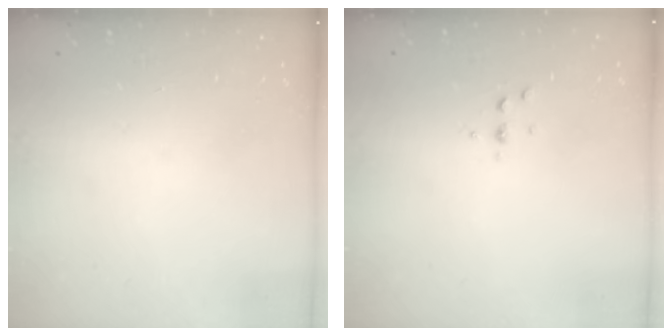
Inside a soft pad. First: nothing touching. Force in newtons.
{"total": 2.5, "press": 2.4, "slide": 0.2}